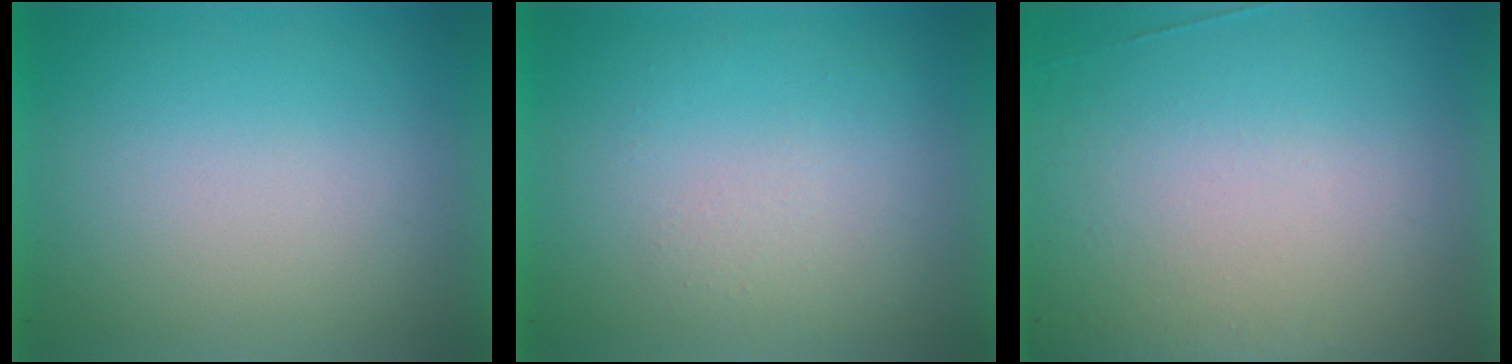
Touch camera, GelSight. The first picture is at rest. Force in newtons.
{"total": 1.1}
{"total": 4.6}